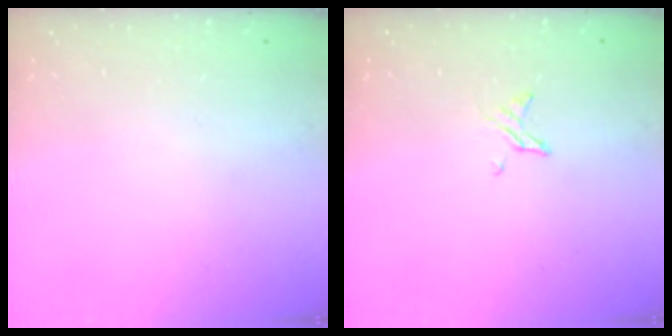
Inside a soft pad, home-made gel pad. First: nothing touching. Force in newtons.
{"total": 3.0, "press": 3.0, "slide": 0.3}